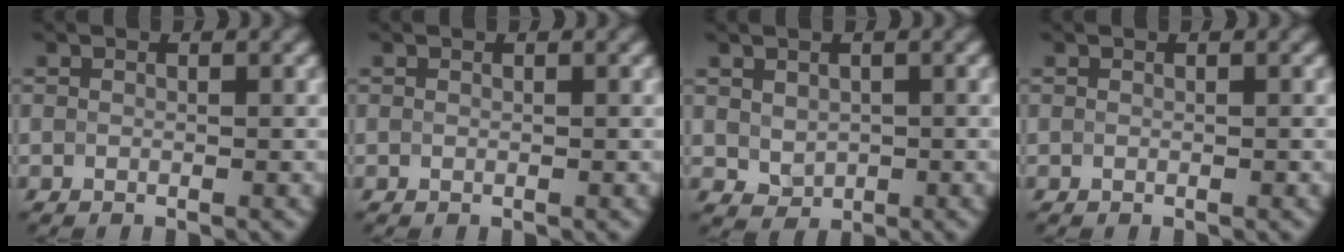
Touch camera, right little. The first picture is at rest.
{"total": 0.0}
{"total": 1.8, "force": [0.0, 1.7, 0.6], "torque": [-0.017, -0.002, 0.009]}
{"total": 0.0}